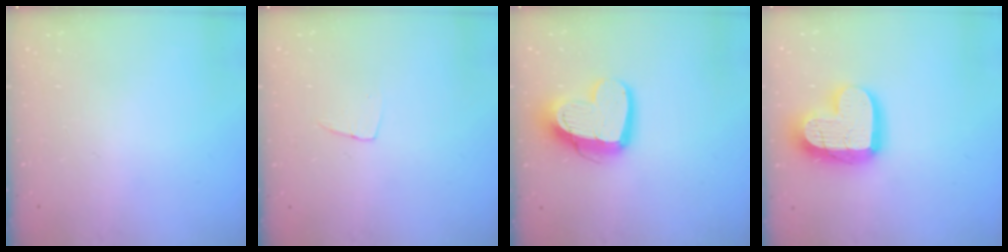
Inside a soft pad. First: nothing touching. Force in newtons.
{"total": 4.5, "press": 4.4, "slide": 0.3}
{"total": 15.0, "press": 14.9, "slide": 1.3}
{"total": 18.1, "press": 18.0, "slide": 1.5}